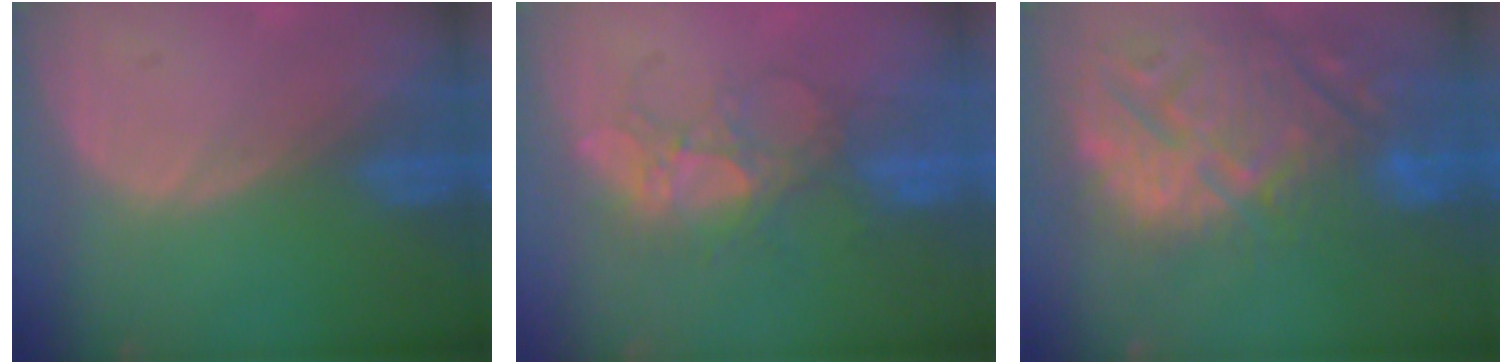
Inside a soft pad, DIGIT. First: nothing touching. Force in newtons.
{"total": 6.4, "press": 6.2, "slide": 1.5}
{"total": 15.4, "press": 13.1, "slide": 8.0}